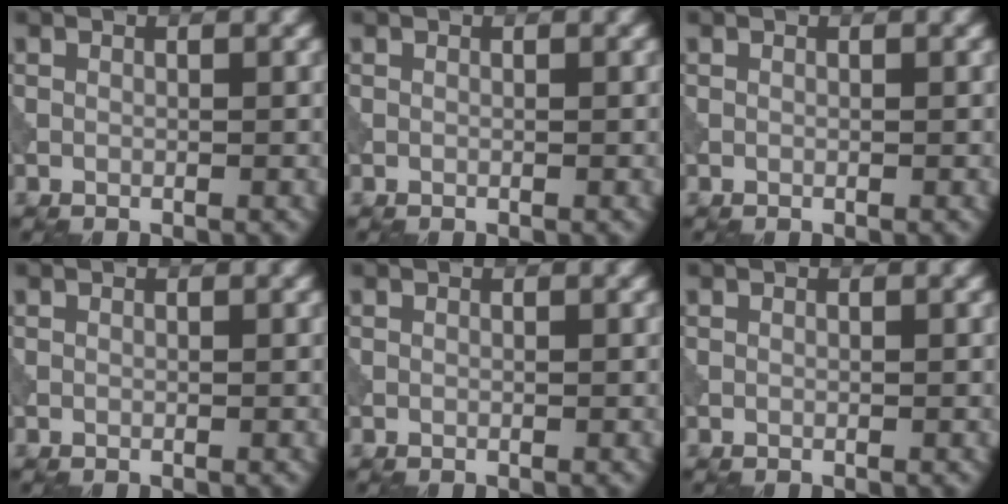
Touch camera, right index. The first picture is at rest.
{"total": 0.0}
{"total": 0.0}
{"total": 0.0}
{"total": 0.0}
{"total": 0.0}